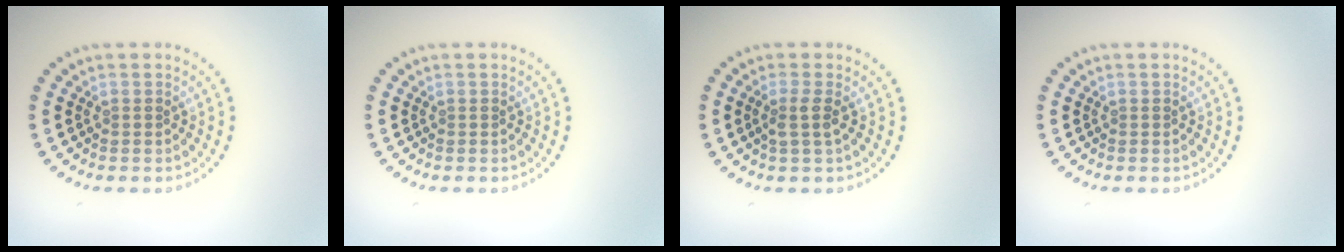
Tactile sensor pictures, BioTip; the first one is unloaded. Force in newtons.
{"total": 0.0}
{"total": 1.6, "press": 1.2, "slide": 1.0}
{"total": 0.0}